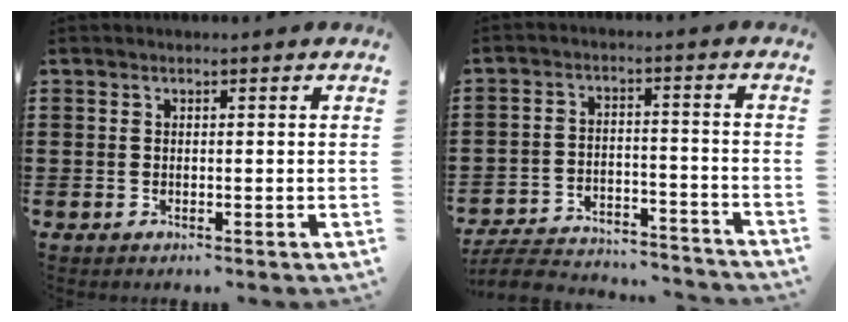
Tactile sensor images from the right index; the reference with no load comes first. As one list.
[{"total": 6.3, "force": [-6.1, 1.0, 1.6], "torque": [-0.032, 0.008, -0.120]}]